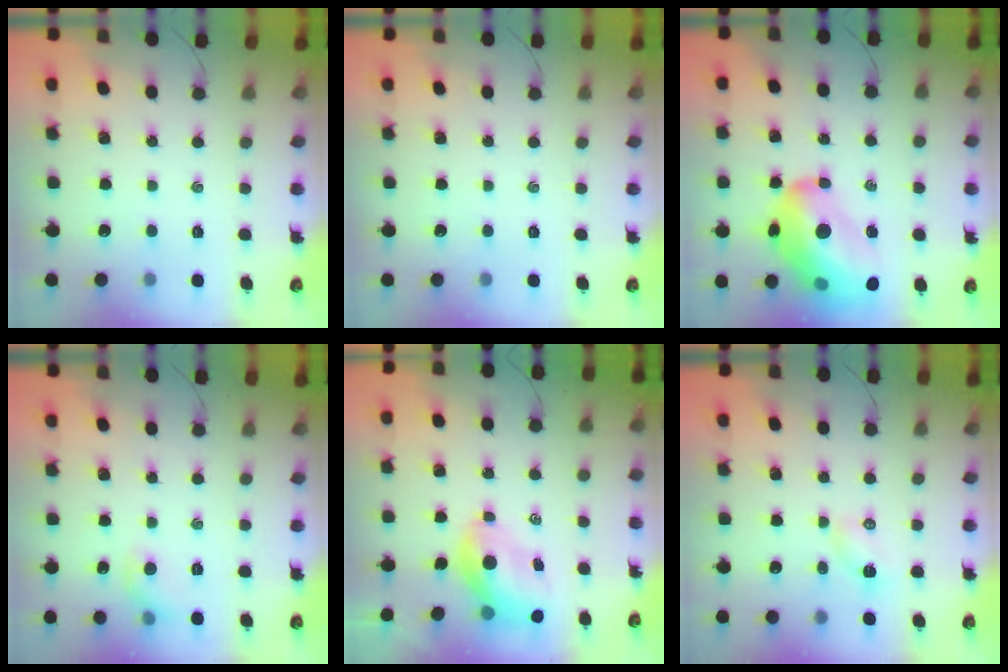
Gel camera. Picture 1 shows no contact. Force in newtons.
{"total": 0.0}
{"total": 23.2, "press": 22.4, "slide": 5.9}
{"total": 6.5, "press": 6.4, "slide": 1.3}
{"total": 7.4, "press": 7.2, "slide": 1.5}
{"total": 3.7, "press": 3.5, "slide": 1.2}